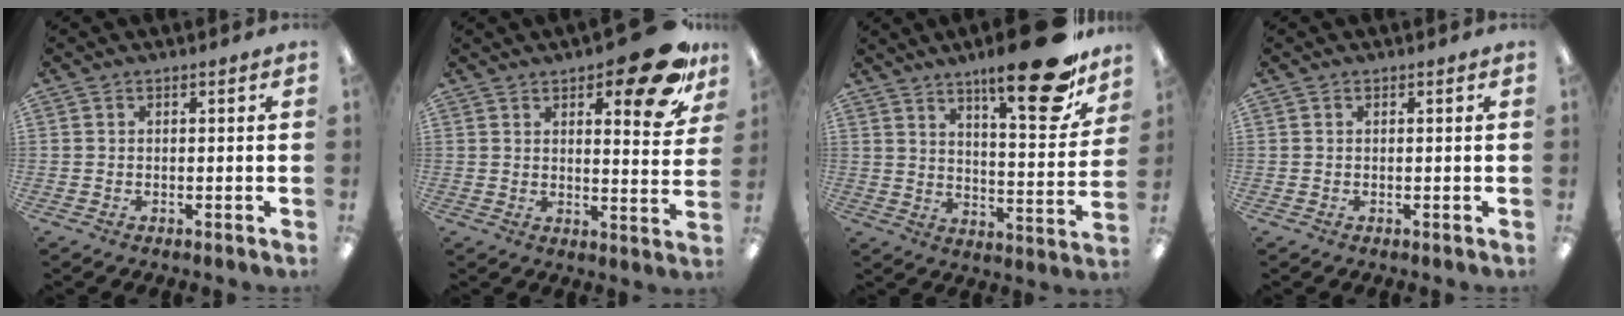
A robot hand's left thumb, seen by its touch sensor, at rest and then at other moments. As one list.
[{"total": 15.0, "force": [10.0, 4.7, 10.2], "torque": [-0.130, -0.060, 0.157]}, {"total": 20.9, "force": [14.1, 6.2, 14.1], "torque": [-0.189, -0.094, 0.221]}, {"total": 0.0}]